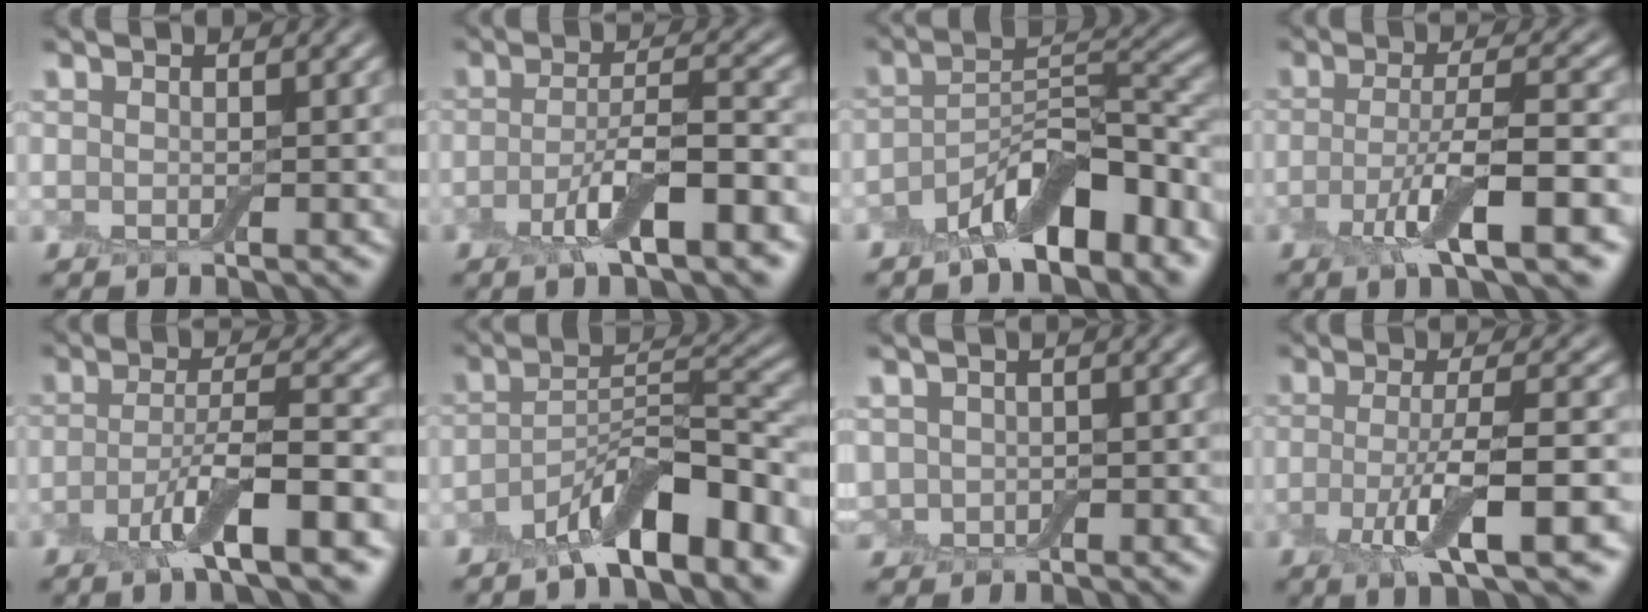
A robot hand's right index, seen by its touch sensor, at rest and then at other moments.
{"total": 6.1, "force": [-2.7, 1.4, 5.3], "torque": [-0.098, 0.003, -0.051]}
{"total": 7.7, "force": [-4.6, 3.0, 5.4], "torque": [-0.085, 0.010, -0.084]}
{"total": 6.8, "force": [-2.6, 1.2, 6.1], "torque": [-0.114, 0.000, -0.052]}
{"total": 6.4, "force": [-2.9, 1.0, 5.5], "torque": [-0.100, 0.002, -0.058]}
{"total": 8.2, "force": [-4.9, 2.6, 6.1], "torque": [-0.100, 0.011, -0.083]}
{"total": 1.8, "force": [0.0, 1.6, 0.8], "torque": [-0.016, -0.003, -0.002]}
{"total": 6.6, "force": [-2.0, 1.3, 6.2], "torque": [-0.112, -0.006, -0.039]}